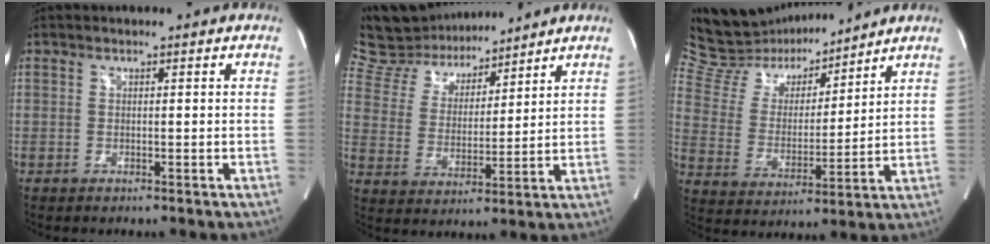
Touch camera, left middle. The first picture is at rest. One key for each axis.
{"total": 15.3, "fx": 13.9, "fy": 4.7, "fz": 4.3, "tx": -0.084, "ty": 0.029, "tz": 0.242}
{"total": 18.1, "fx": 16.8, "fy": 4.5, "fz": 5.0, "tx": -0.099, "ty": 0.015, "tz": 0.290}